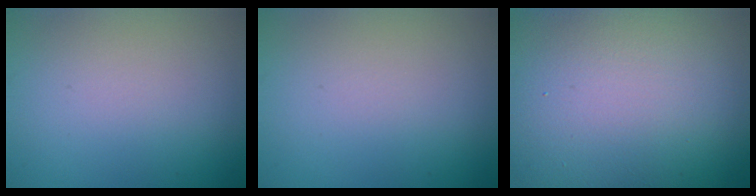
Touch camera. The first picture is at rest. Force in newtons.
{"total": 0.0}
{"total": 18.9, "press": 18.9, "slide": 1.0}